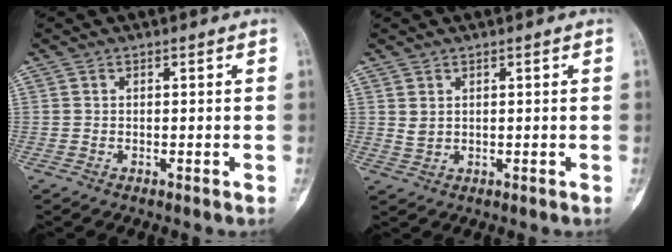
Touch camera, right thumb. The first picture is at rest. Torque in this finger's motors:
{"motor_torque": [0.00, 0.00, 0.07, -0.07, -0.01]}